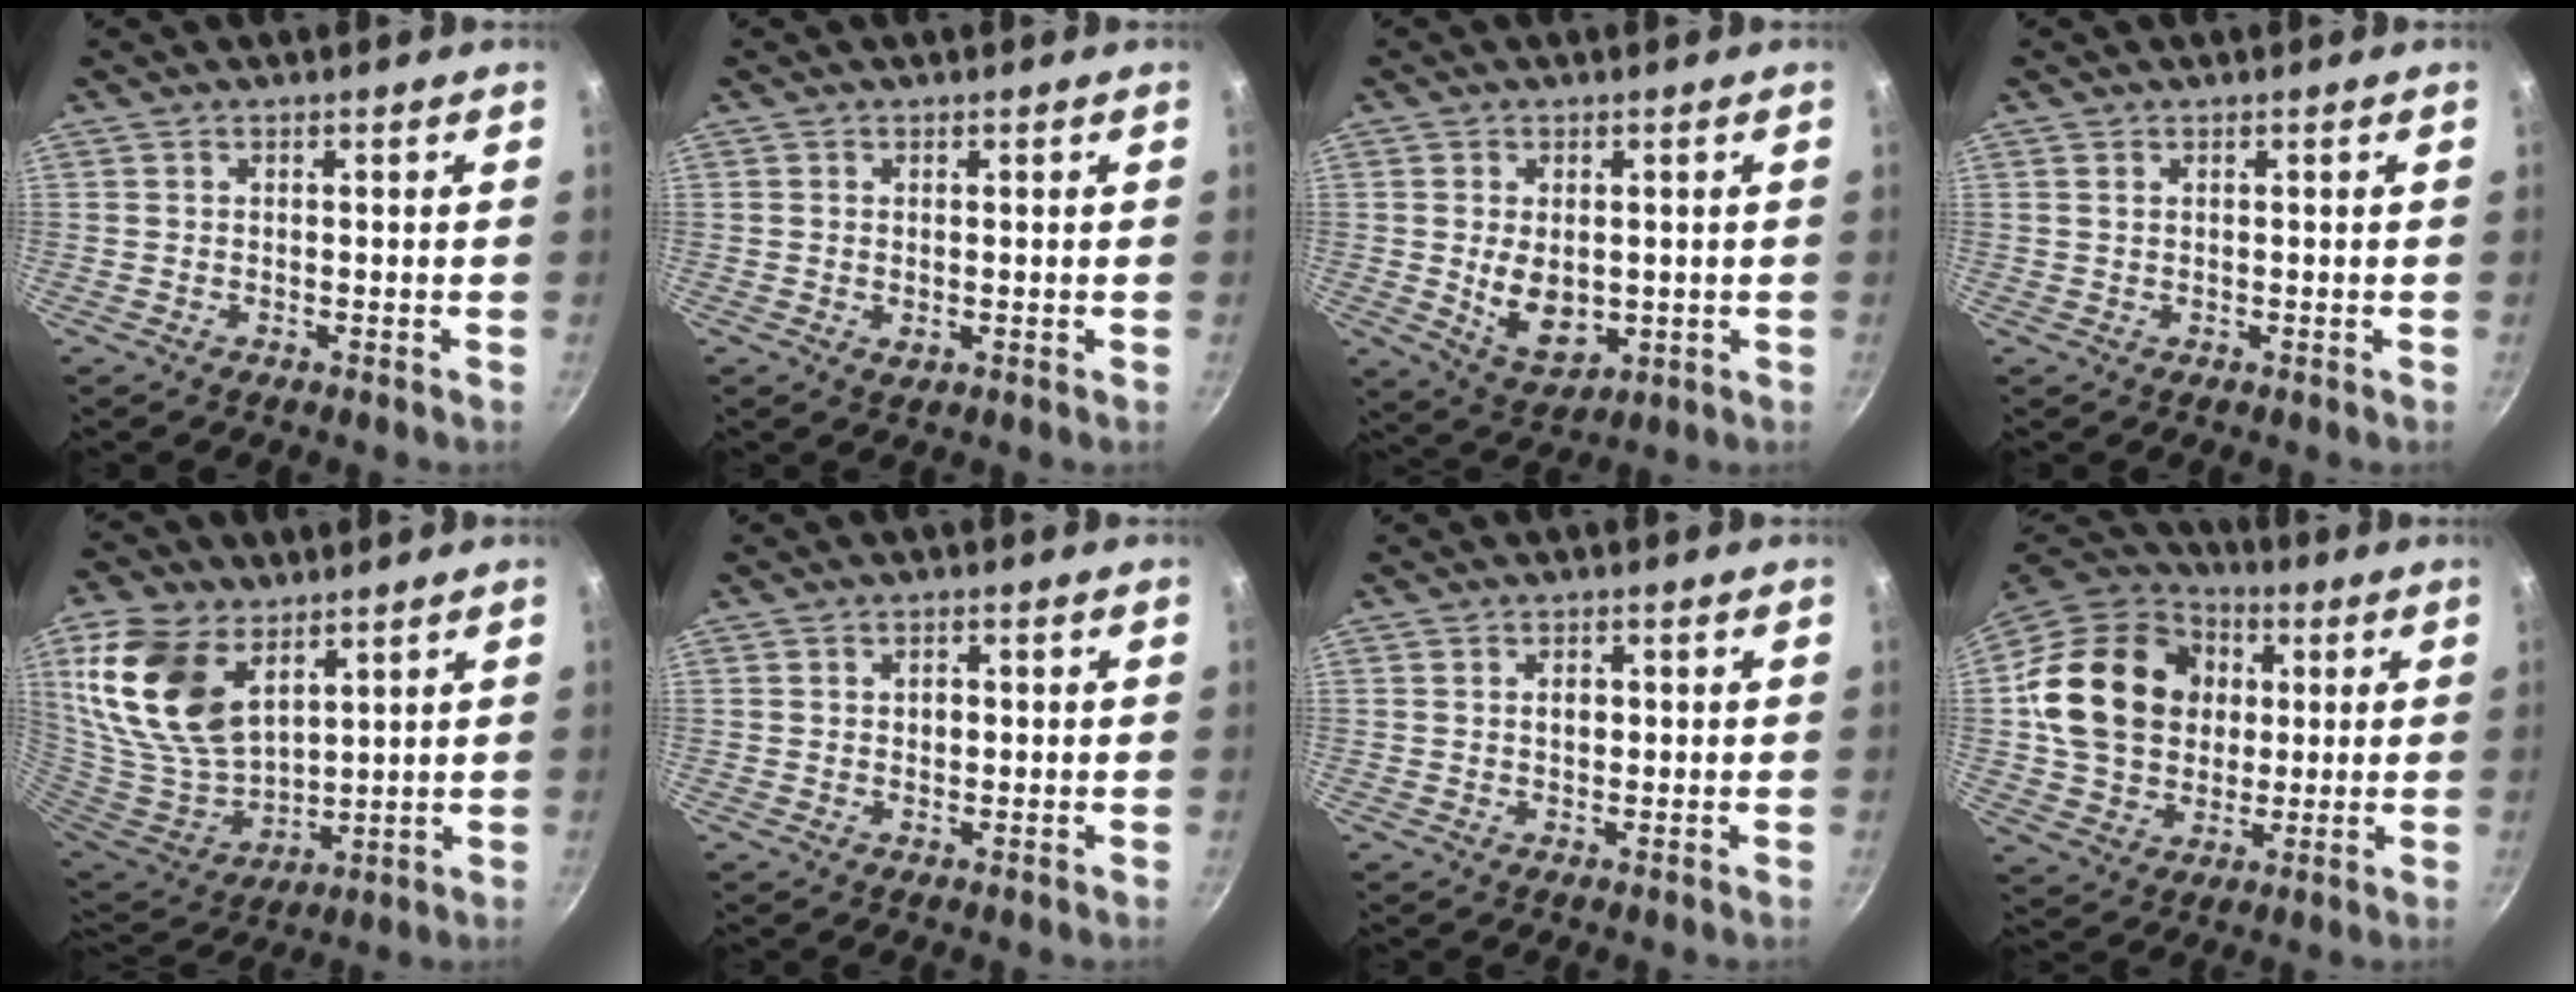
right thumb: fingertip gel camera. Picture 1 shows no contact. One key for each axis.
{"total": 1.1, "fx": 0.1, "fy": 0.7, "fz": 0.9, "tx": -0.013, "ty": -0.003, "tz": 0.003}
{"total": 8.5, "fx": 0.0, "fy": 5.5, "fz": 6.4, "tx": -0.093, "ty": -0.019, "tz": 0.020}
{"total": 0.6, "fx": 0.3, "fy": 0.3, "fz": 0.4, "tx": -0.008, "ty": 0.001, "tz": 0.008}
{"total": 19.9, "fx": 9.0, "fy": 12.0, "fz": 13.0, "tx": -0.251, "ty": -0.039, "tz": 0.187}
{"total": 2.0, "fx": 0.2, "fy": 1.5, "fz": 1.4, "tx": -0.017, "ty": 0.003, "tz": 0.003}
{"total": 2.3, "fx": 0.3, "fy": 1.5, "fz": 1.6, "tx": -0.017, "ty": 0.003, "tz": 0.005}
{"total": 22.1, "fx": 3.2, "fy": 17.8, "fz": 12.7, "tx": -0.199, "ty": 0.019, "tz": 0.055}